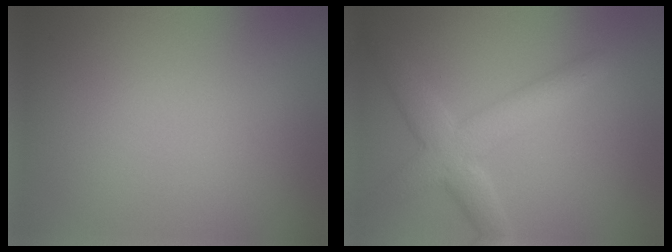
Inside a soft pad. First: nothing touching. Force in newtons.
{"total": 4.9, "press": 4.9, "slide": 0.4}